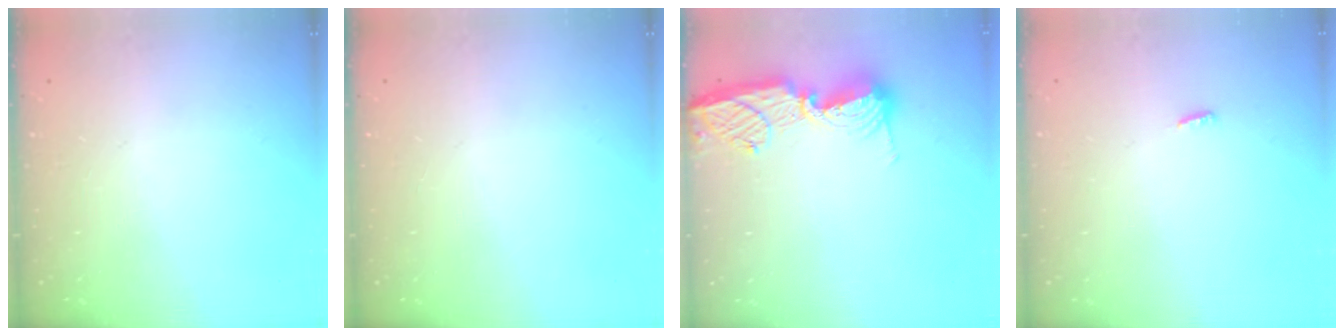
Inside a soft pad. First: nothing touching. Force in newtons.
{"total": 0.0}
{"total": 12.7, "press": 12.6, "slide": 1.2}
{"total": 3.0, "press": 2.9, "slide": 0.8}